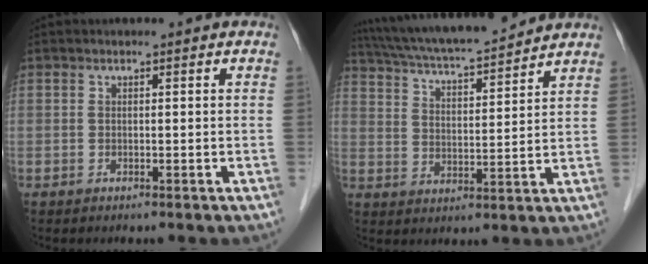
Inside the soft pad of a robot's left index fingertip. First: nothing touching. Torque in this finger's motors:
{"motor_torque": [0.43, -0.33, 0.29, 0.09]}